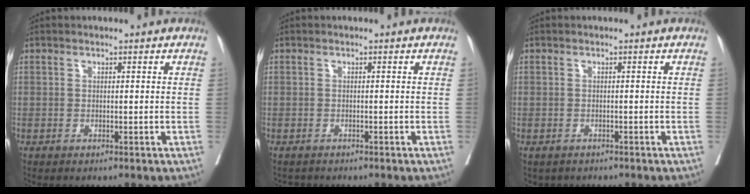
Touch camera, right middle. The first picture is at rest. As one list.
[{"total": 1.2, "force": [-1.2, 0.4, 0.0], "torque": [-0.011, -0.005, -0.020]}, {"total": 2.2, "force": [-1.8, 1.2, 0.5], "torque": [-0.017, -0.004, -0.023]}]